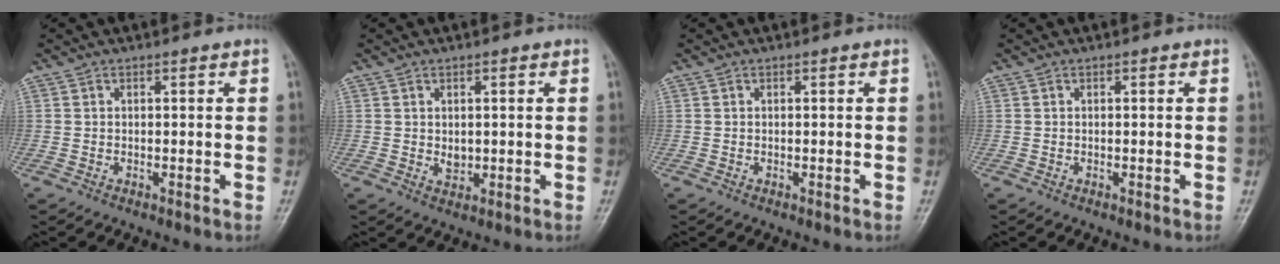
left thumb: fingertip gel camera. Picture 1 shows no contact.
{"total": 2.2, "force": [0.2, 1.7, 1.4], "torque": [-0.013, -0.005, 0.008]}
{"total": 0.0}
{"total": 0.0}